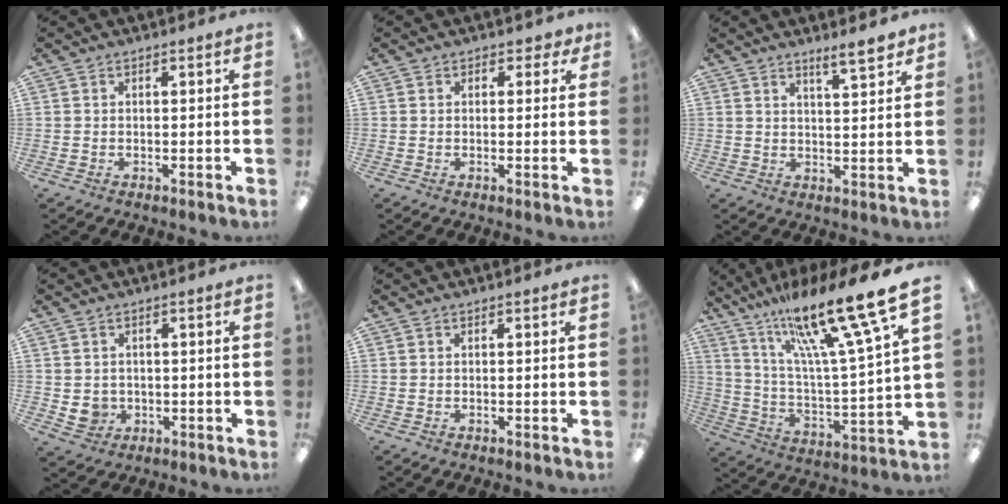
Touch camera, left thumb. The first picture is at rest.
{"total": 2.0, "force": [1.3, 1.5, 0.6], "torque": [0.002, -0.001, 0.020]}
{"total": 5.4, "force": [4.6, 0.7, 2.7], "torque": [-0.032, -0.033, 0.075]}
{"total": 3.3, "force": [0.4, 3.1, 1.1], "torque": [-0.022, -0.001, 0.006]}
{"total": 0.0}
{"total": 23.6, "force": [18.2, 3.1, 14.8], "torque": [-0.251, -0.115, 0.288]}